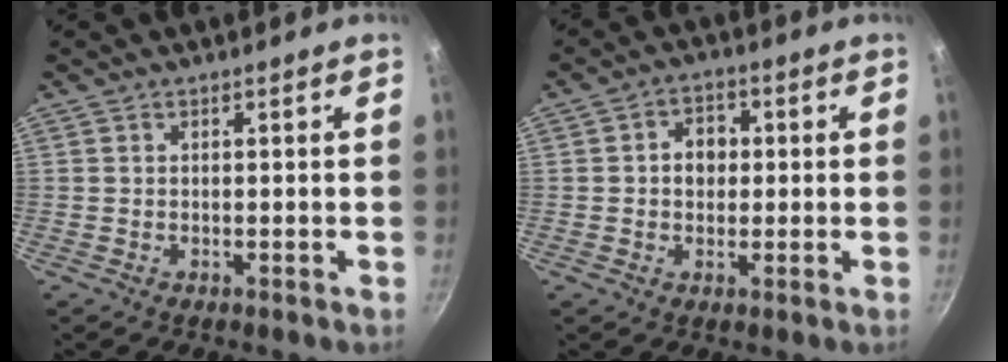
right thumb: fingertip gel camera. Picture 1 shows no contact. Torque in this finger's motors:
{"motor_torque": [-0.32, 0.43, -0.09, 0.24, -0.06]}